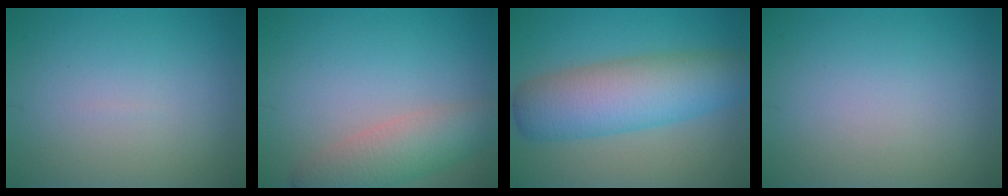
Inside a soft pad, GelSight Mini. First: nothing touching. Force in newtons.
{"total": 4.4, "press": 4.4, "slide": 0.4}
{"total": 7.9, "press": 7.9, "slide": 0.3}
{"total": 0.0}